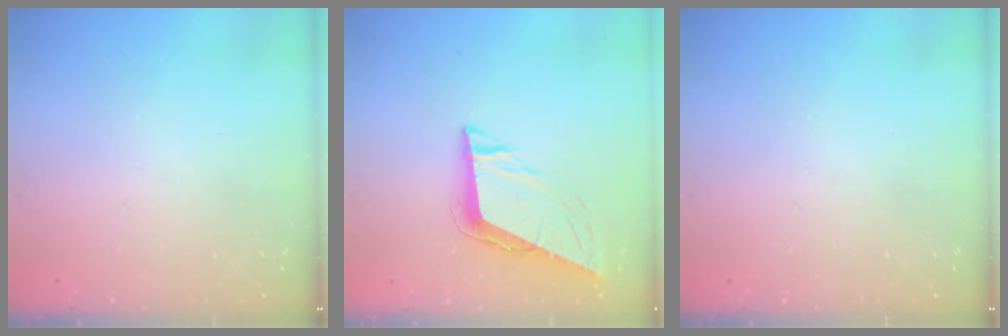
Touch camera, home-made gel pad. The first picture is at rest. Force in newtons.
{"total": 8.6, "press": 8.4, "slide": 1.9}
{"total": 0.0}